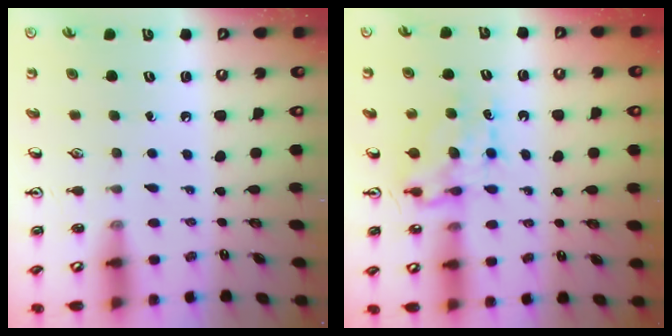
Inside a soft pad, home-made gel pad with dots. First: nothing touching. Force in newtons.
{"total": 7.1, "press": 7.0, "slide": 0.6}